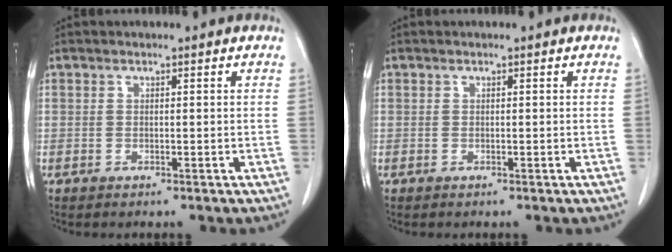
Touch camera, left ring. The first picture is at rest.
{"total": 0.0}